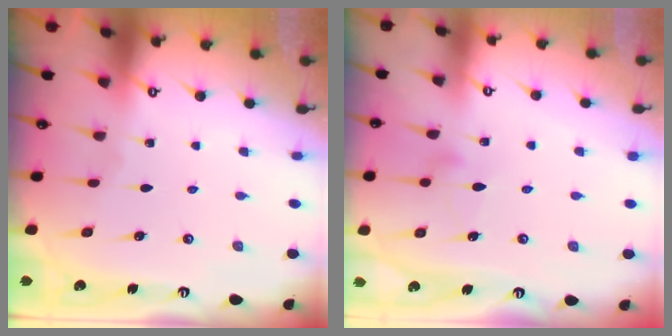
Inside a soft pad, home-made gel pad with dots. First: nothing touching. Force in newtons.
{"total": 7.2, "press": 7.2, "slide": 0.4}